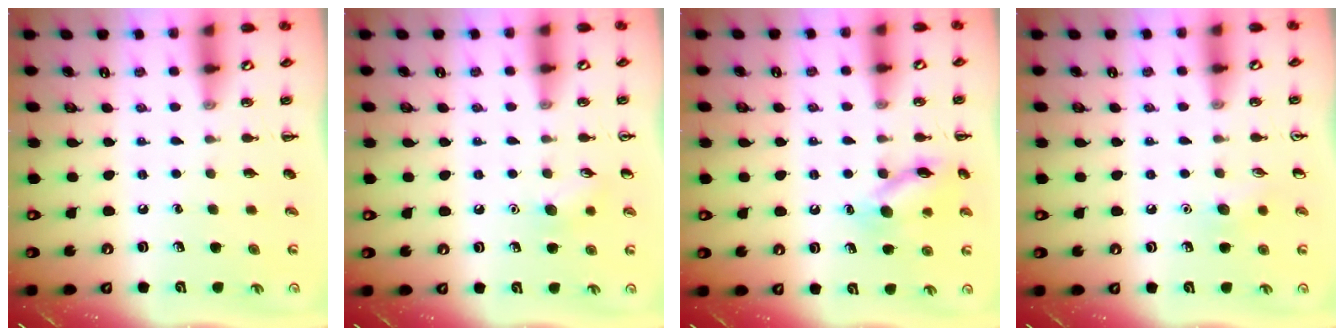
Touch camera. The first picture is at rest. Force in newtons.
{"total": 6.5, "press": 6.3, "slide": 1.7}
{"total": 12.5, "press": 12.5, "slide": 0.7}
{"total": 5.7, "press": 5.5, "slide": 1.6}